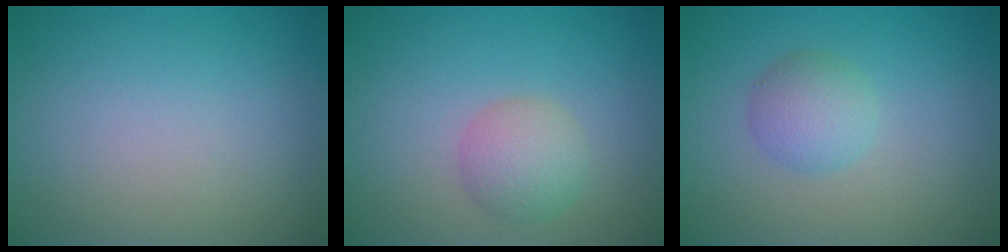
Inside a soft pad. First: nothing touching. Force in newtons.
{"total": 2.9, "press": 2.9, "slide": 0.1}
{"total": 2.6, "press": 2.6, "slide": 0.1}